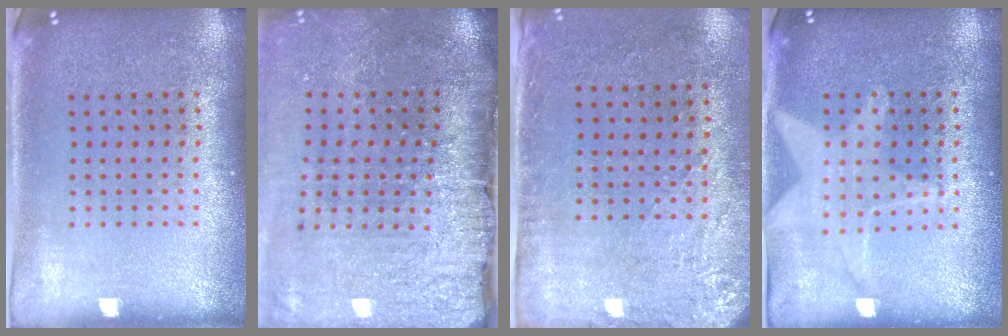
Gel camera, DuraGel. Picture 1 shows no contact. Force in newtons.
{"total": 4.8, "press": 3.9, "slide": 2.7}
{"total": 2.8, "press": 2.3, "slide": 1.6}
{"total": 1.3, "press": 1.3, "slide": 0.2}